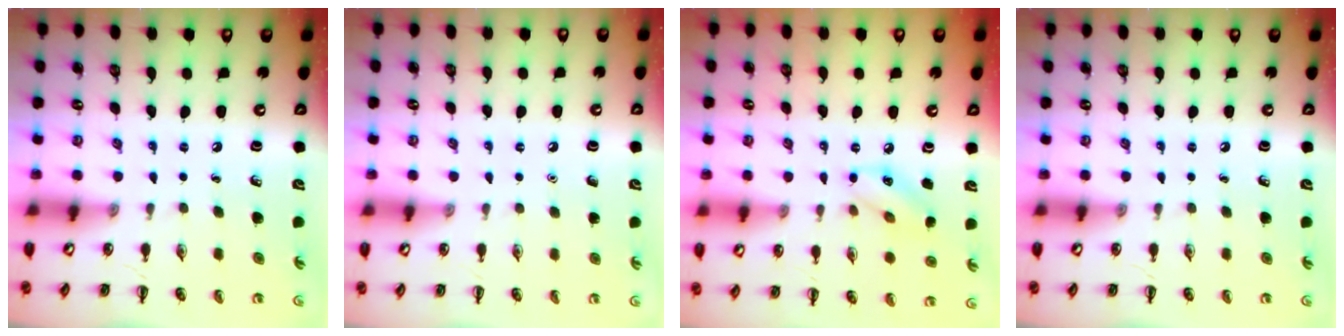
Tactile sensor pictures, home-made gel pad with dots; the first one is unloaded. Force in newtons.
{"total": 1.6, "press": 1.6, "slide": 0.1}
{"total": 7.3, "press": 7.3, "slide": 0.6}
{"total": 0.0}